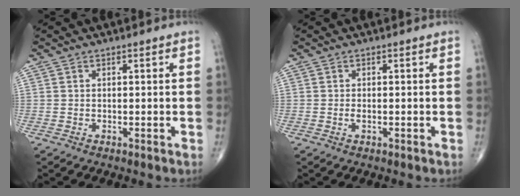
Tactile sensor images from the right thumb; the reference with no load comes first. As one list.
[{"total": 0.9, "force": [-0.2, 0.3, 0.8], "torque": [-0.016, -0.001, -0.004]}]